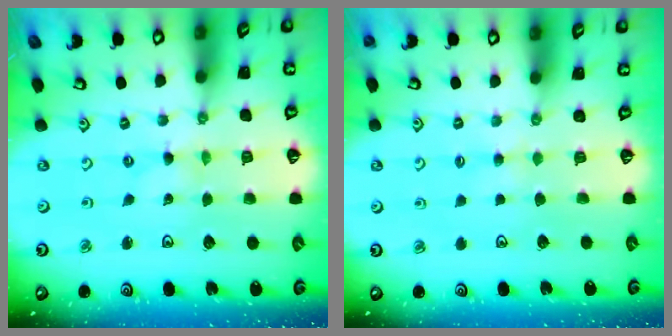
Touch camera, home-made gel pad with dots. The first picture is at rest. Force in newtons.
{"total": 2.3, "press": 2.3, "slide": 0.4}